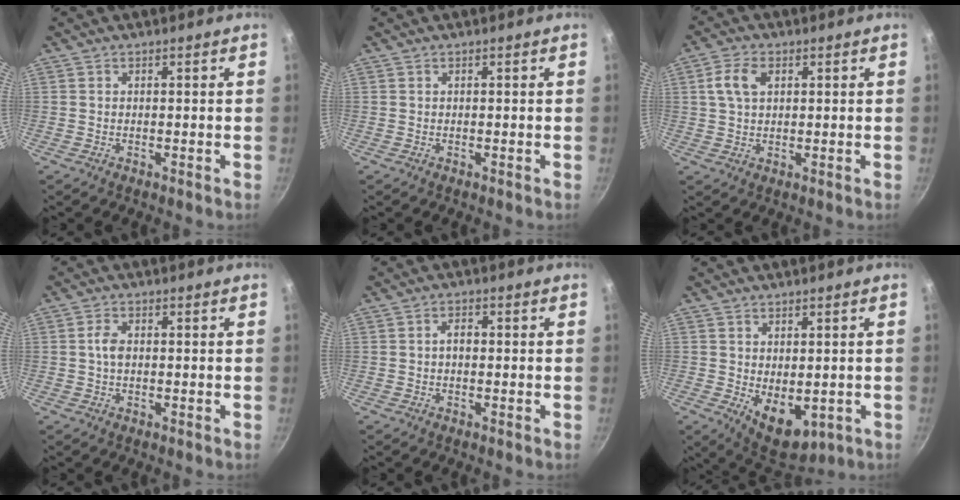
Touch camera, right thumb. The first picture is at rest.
{"total": 0.0}
{"total": 5.5, "force": [1.7, 3.4, 3.9], "torque": [-0.079, 0.006, 0.033]}
{"total": 2.7, "force": [0.1, 1.7, 2.1], "torque": [-0.044, 0.002, -0.004]}
{"total": 2.0, "force": [-0.1, 1.3, 1.5], "torque": [-0.019, 0.008, -0.005]}
{"total": 8.8, "force": [-1.9, 5.0, 7.0], "torque": [-0.086, -0.007, -0.007]}